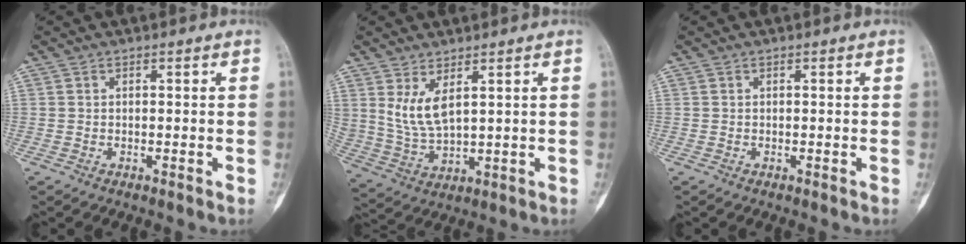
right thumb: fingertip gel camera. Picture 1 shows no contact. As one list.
[{"total": 6.9, "force": [3.0, 2.8, 5.6], "torque": [-0.113, -0.024, 0.075]}, {"total": 0.0}]